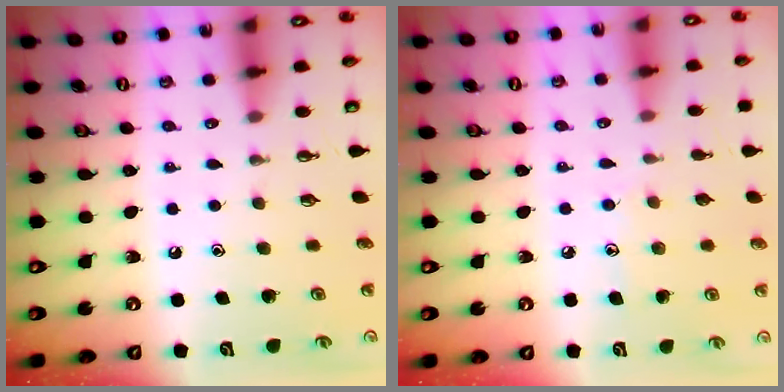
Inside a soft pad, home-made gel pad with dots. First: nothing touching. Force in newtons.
{"total": 6.5, "press": 6.5, "slide": 0.6}